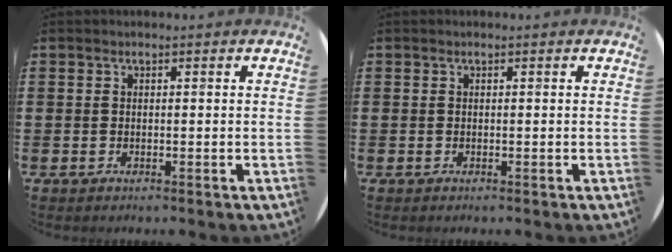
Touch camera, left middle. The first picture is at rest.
{"total": 0.0}